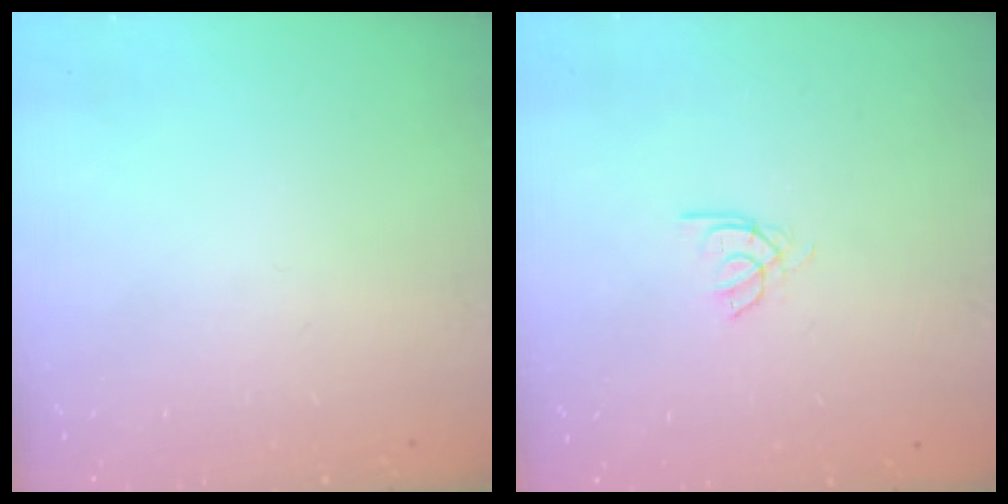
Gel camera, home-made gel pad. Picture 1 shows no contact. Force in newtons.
{"total": 2.2, "press": 2.1, "slide": 0.4}